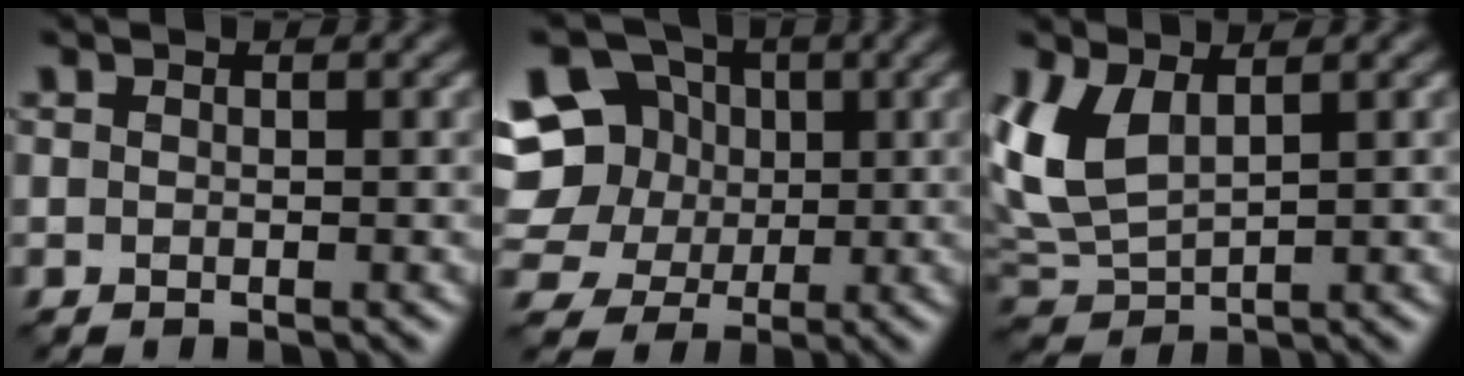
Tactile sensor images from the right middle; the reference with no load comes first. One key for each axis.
{"total": 9.6, "fx": 2.8, "fy": 8.0, "fz": 4.5, "tx": -0.118, "ty": 0.037, "tz": 0.024}
{"total": 4.6, "fx": 1.8, "fy": 2.5, "fz": 3.5, "tx": -0.090, "ty": 0.001, "tz": 0.040}